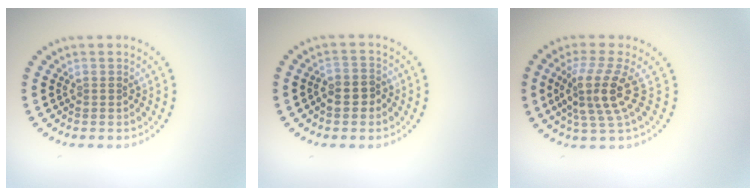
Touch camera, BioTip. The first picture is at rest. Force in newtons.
{"total": 2.4, "press": 2.2, "slide": 1.0}
{"total": 4.2, "press": 3.2, "slide": 2.7}